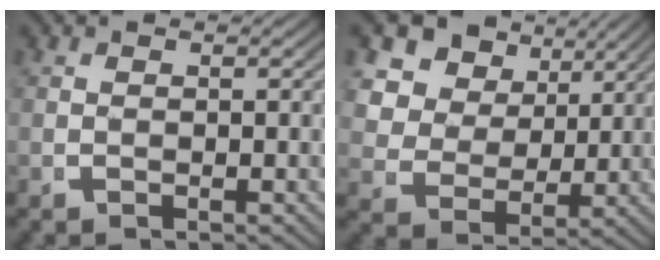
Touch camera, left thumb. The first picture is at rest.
{"total": 10.8, "force": [3.2, 8.6, 5.8], "torque": [-0.143, -0.023, 0.055]}